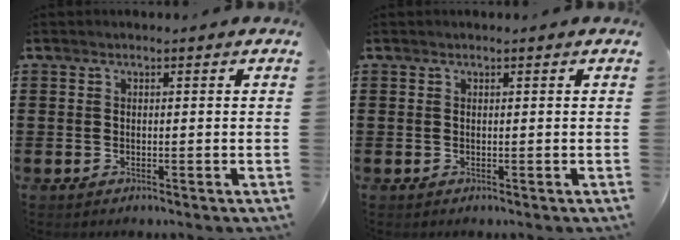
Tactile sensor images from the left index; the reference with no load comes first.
{"total": 0.0}